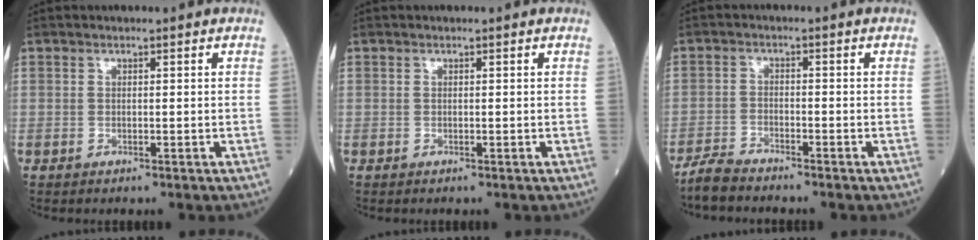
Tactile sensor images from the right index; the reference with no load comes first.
{"total": 0.0}
{"total": 3.7, "force": [-3.6, 0.4, 0.9], "torque": [-0.023, -0.013, -0.070]}